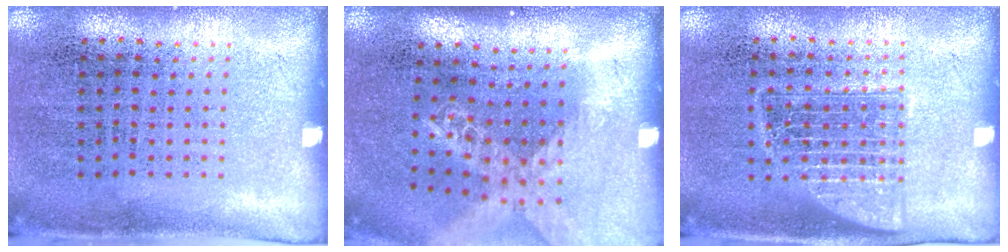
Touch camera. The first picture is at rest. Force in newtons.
{"total": 1.6, "press": 1.4, "slide": 0.8}
{"total": 1.2, "press": 1.2, "slide": 0.2}